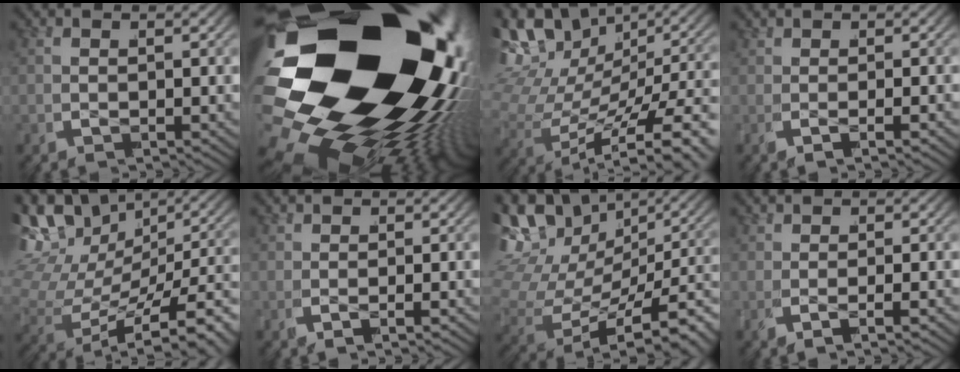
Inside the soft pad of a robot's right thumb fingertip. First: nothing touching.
{"total": 48.2, "force": [-5.3, 30.9, 36.6], "torque": [-0.579, -0.069, -0.067]}
{"total": 13.1, "force": [-0.2, 9.3, 9.2], "torque": [-0.203, -0.036, 0.010]}
{"total": 0.9, "force": [-0.2, 0.3, 0.8], "torque": [-0.017, -0.009, -0.001]}
{"total": 11.9, "force": [0.1, 8.7, 8.1], "torque": [-0.179, -0.031, 0.010]}
{"total": 0.5, "force": [-0.2, 0.2, 0.5], "torque": [-0.012, -0.008, -0.001]}
{"total": 13.1, "force": [-0.3, 9.6, 8.9], "torque": [-0.192, -0.032, 0.003]}
{"total": 1.3, "force": [-0.3, 0.5, 1.1], "torque": [-0.025, -0.010, -0.004]}